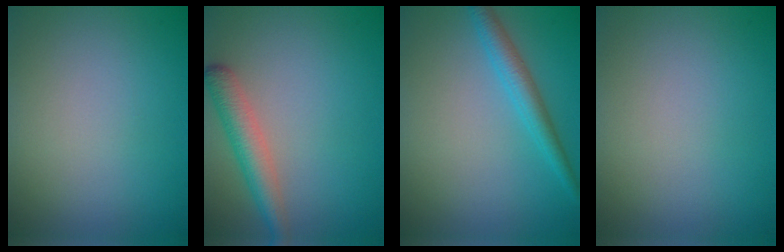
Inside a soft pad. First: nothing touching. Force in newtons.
{"total": 3.5, "press": 3.5, "slide": 0.2}
{"total": 2.7, "press": 2.7, "slide": 0.2}
{"total": 0.0}